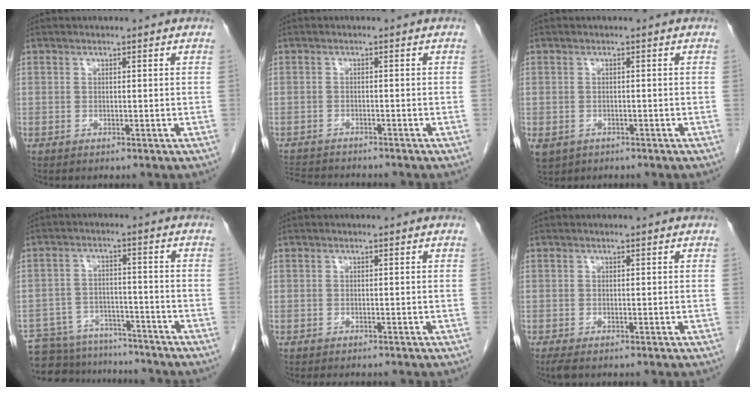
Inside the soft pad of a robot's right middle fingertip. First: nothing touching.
{"total": 7.2, "force": [-6.8, 1.1, 2.0], "torque": [-0.033, -0.005, -0.107]}
{"total": 6.7, "force": [-3.6, 5.0, 2.6], "torque": [-0.072, -0.008, -0.047]}
{"total": 14.6, "force": [-13.6, 4.5, 2.9], "torque": [-0.059, 0.017, -0.194]}
{"total": 2.2, "force": [-1.9, 0.7, 0.9], "torque": [-0.015, -0.005, -0.019]}
{"total": 1.6, "force": [-1.2, 0.4, 0.9], "torque": [-0.020, -0.006, -0.020]}